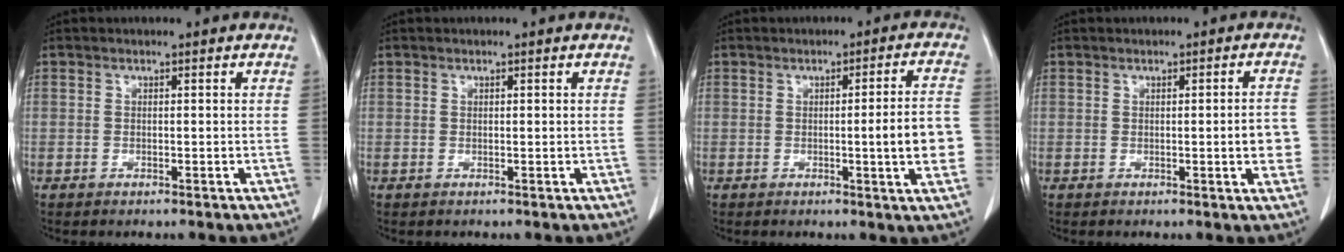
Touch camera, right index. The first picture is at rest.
{"total": 0.0}
{"total": 7.9, "force": [-1.2, 0.0, 7.8], "torque": [-0.093, 0.000, -0.019]}
{"total": 4.0, "force": [-0.6, 0.6, 3.9], "torque": [-0.045, 0.000, -0.008]}